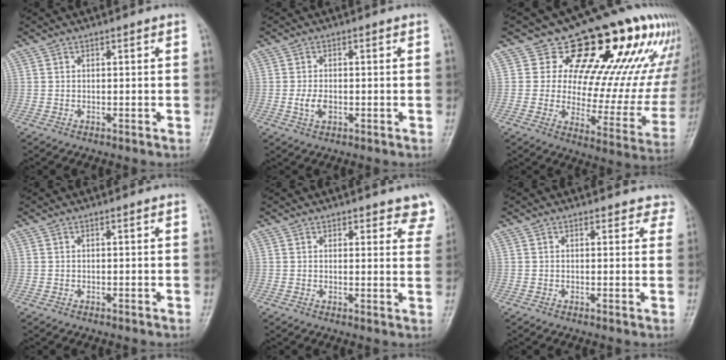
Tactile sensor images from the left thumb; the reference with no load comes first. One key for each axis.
{"total": 3.0, "fx": -0.7, "fy": 1.9, "fz": 2.3, "tx": -0.044, "ty": 0.001, "tz": -0.013}
{"total": 23.3, "fx": 13.1, "fy": 11.4, "fz": 15.5, "tx": -0.139, "ty": -0.055, "tz": 0.175}
{"total": 0.0}
{"total": 6.1, "fx": 5.0, "fy": 2.7, "fz": 2.2, "tx": 0.022, "ty": -0.024, "tz": 0.044}
{"total": 3.7, "fx": 3.2, "fy": 1.8, "fz": 0.0, "tx": 0.038, "ty": -0.015, "tz": 0.014}